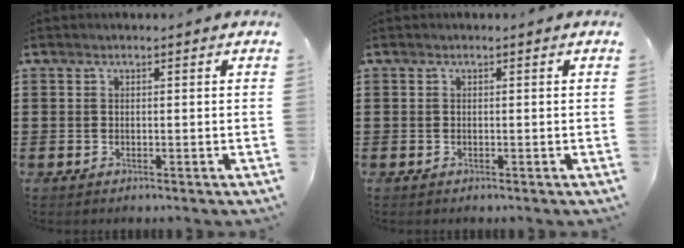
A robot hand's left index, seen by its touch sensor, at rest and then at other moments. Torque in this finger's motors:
{"motor_torque": [-0.01, -0.01, 0.00, 0.00]}